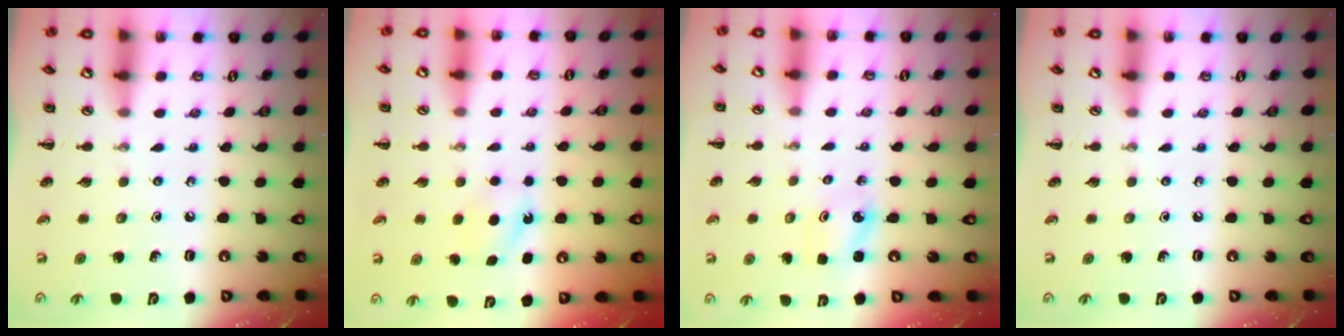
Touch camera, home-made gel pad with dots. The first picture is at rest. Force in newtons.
{"total": 4.9, "press": 4.7, "slide": 1.6}
{"total": 2.9, "press": 2.9, "slide": 0.6}
{"total": 0.0}